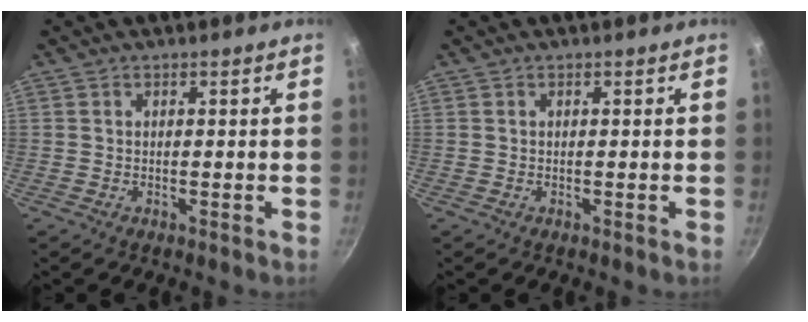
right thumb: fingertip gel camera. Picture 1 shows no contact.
{"total": 0.0}